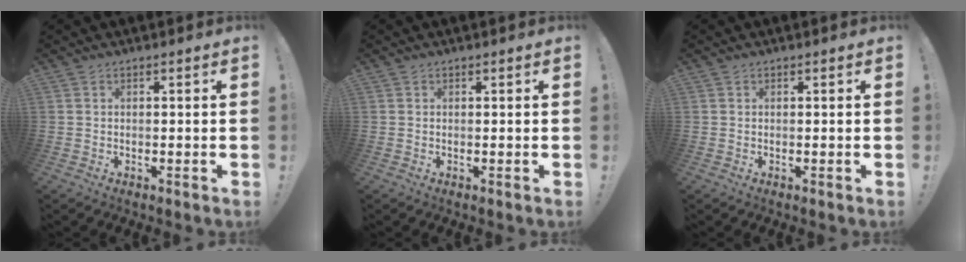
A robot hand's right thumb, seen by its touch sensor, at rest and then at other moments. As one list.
[{"total": 0.0}, {"total": 0.0}]